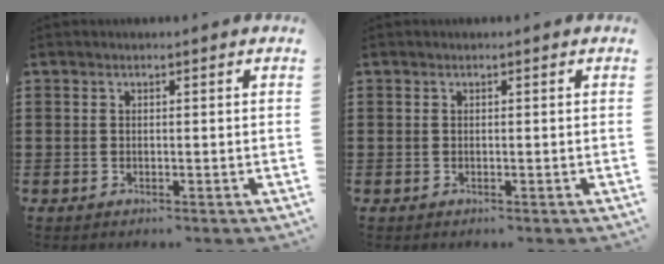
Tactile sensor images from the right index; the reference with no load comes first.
{"total": 0.0}